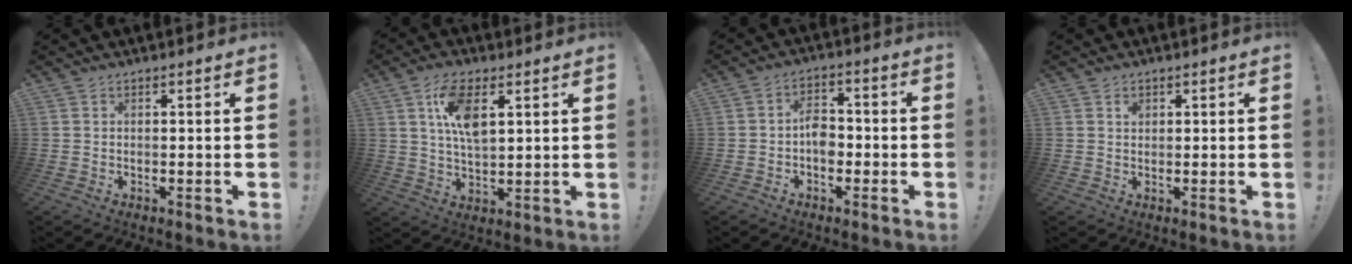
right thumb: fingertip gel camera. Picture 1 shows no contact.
{"total": 11.0, "force": [4.3, 5.3, 8.6], "torque": [-0.153, -0.003, 0.076]}
{"total": 6.1, "force": [-1.9, 4.3, 3.9], "torque": [-0.071, 0.015, -0.033]}
{"total": 1.1, "force": [0.6, 0.8, 0.4], "torque": [0.008, -0.006, 0.008]}